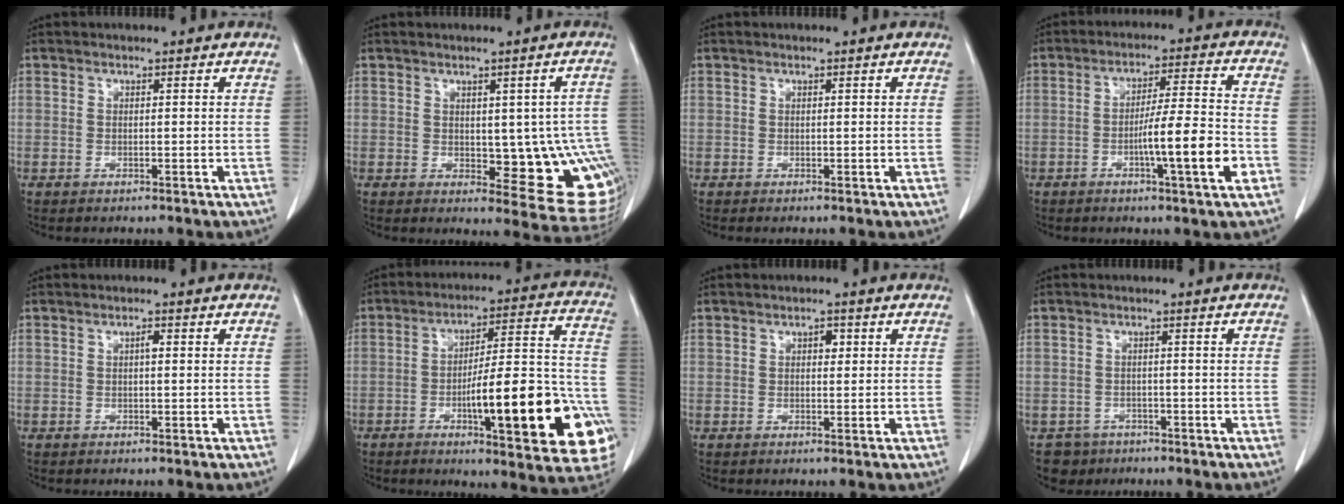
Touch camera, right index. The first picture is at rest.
{"total": 12.0, "force": [-0.9, 4.8, 11.0], "torque": [-0.097, 0.004, 0.004]}
{"total": 0.0}
{"total": 9.9, "force": [-3.4, -0.3, 9.3], "torque": [-0.150, 0.000, -0.054]}
{"total": 0.9, "force": [0.1, 0.3, 0.9], "torque": [-0.013, 0.003, 0.001]}
{"total": 23.5, "force": [-7.7, 4.2, 21.7], "torque": [-0.216, 0.022, -0.093]}
{"total": 1.4, "force": [0.4, 0.8, 1.1], "torque": [-0.012, 0.003, 0.005]}
{"total": 3.7, "force": [-2.5, 2.7, -0.5], "torque": [0.007, 0.006, -0.039]}